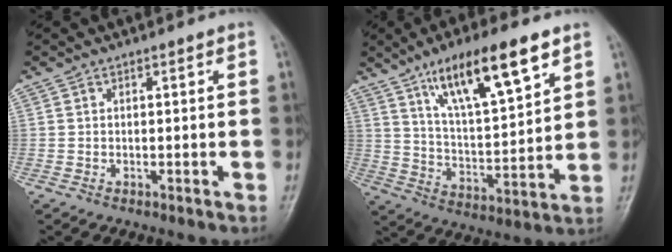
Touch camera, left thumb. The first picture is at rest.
{"total": 16.7, "force": [9.6, 4.4, 13.0], "torque": [-0.204, -0.036, 0.174]}